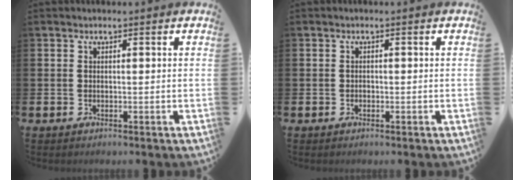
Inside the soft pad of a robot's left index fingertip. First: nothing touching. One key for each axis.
{"total": 0.6, "fx": -0.3, "fy": 0.5, "fz": 0.1, "tx": -0.012, "ty": 0.007, "tz": -0.005}